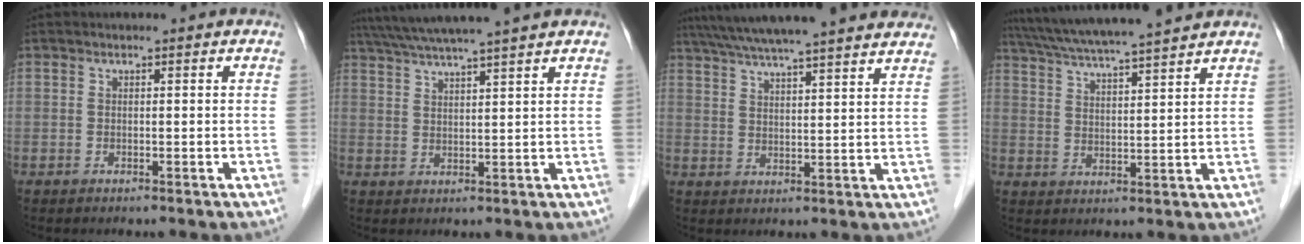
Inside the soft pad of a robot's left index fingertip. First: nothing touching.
{"total": 11.4, "force": [9.9, -1.4, 5.5], "torque": [-0.096, 0.022, 0.146]}
{"total": 24.4, "force": [21.5, 1.3, 11.4], "torque": [-0.189, 0.024, 0.288]}
{"total": 14.7, "force": [13.0, -0.8, 6.8], "torque": [-0.127, 0.021, 0.200]}